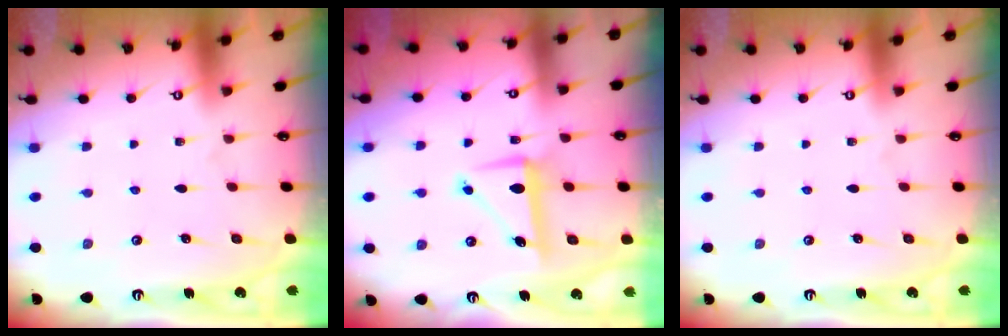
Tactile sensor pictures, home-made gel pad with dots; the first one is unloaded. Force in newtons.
{"total": 7.9, "press": 7.8, "slide": 1.0}
{"total": 0.0}